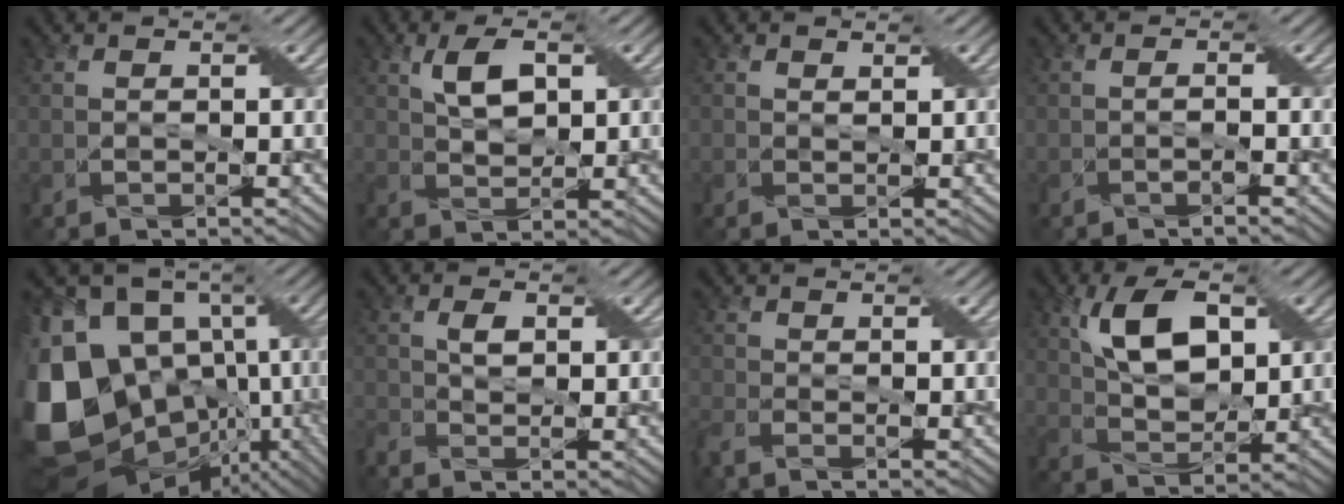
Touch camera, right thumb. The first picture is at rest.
{"total": 4.8, "force": [1.7, 2.2, 3.9], "torque": [-0.085, 0.006, 0.034]}
{"total": 0.9, "force": [0.8, 0.3, 0.5], "torque": [-0.013, 0.000, 0.015]}
{"total": 1.1, "force": [-0.8, -0.5, 0.6], "torque": [-0.012, 0.003, -0.020]}
{"total": 20.8, "force": [-1.9, 16.2, 13.0], "torque": [-0.304, -0.024, 0.003]}
{"total": 2.9, "force": [-0.2, 1.5, 2.5], "torque": [-0.064, 0.001, -0.006]}
{"total": 2.4, "force": [-1.5, 0.6, 1.8], "torque": [-0.050, -0.007, -0.037]}
{"total": 8.8, "force": [2.9, 4.6, 7.0], "torque": [-0.137, 0.010, 0.053]}